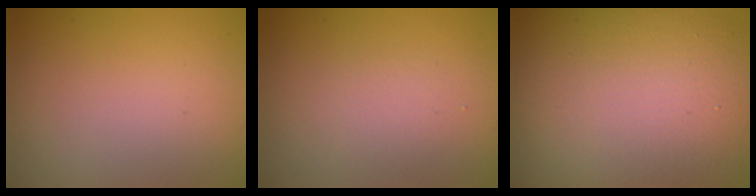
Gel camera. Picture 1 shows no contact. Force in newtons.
{"total": 1.6, "press": 1.6, "slide": 0.1}
{"total": 15.1, "press": 15.1, "slide": 0.5}